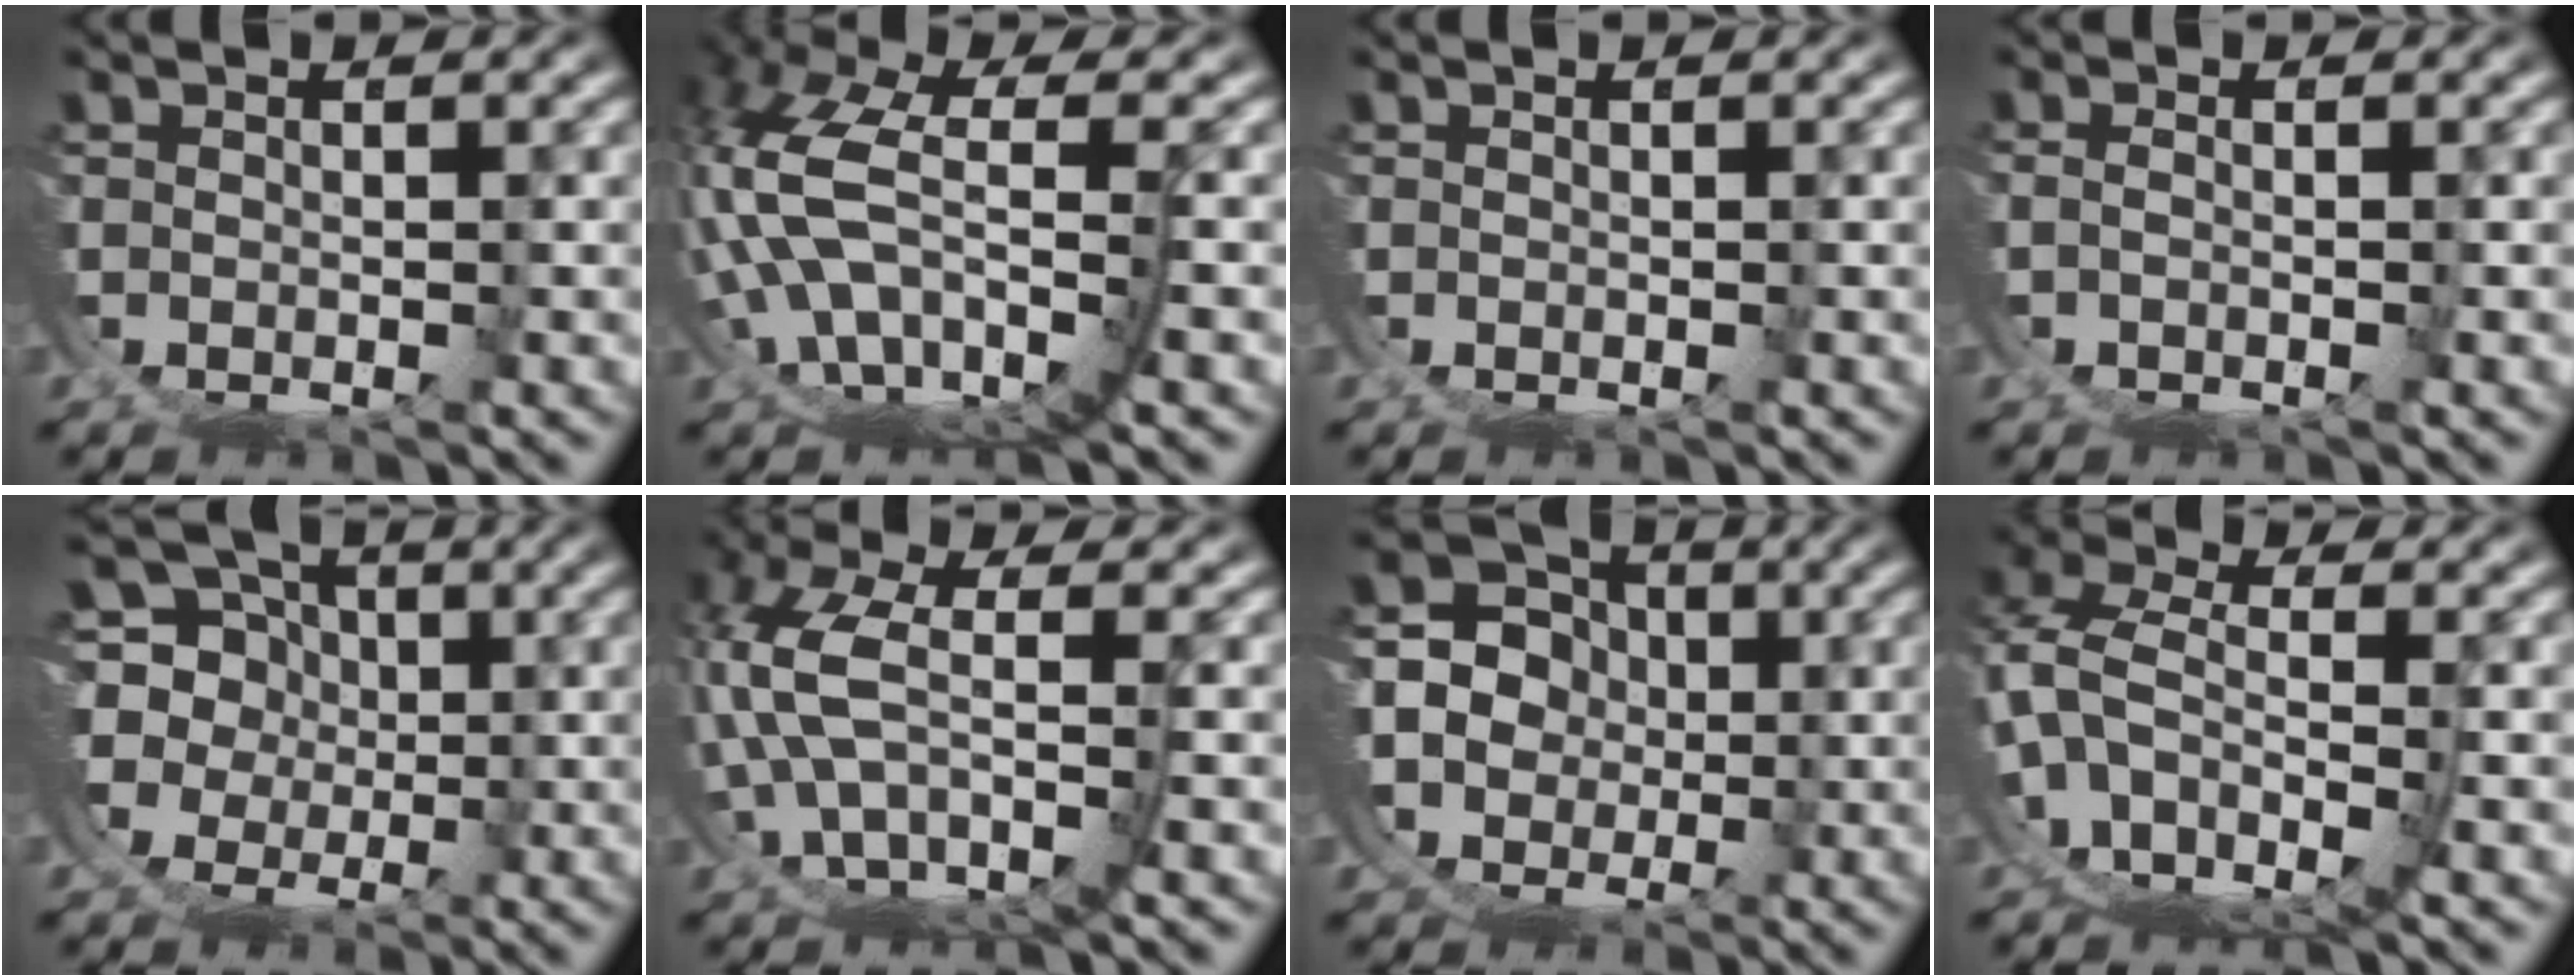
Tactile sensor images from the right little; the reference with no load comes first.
{"total": 9.9, "force": [-1.1, 6.8, 7.2], "torque": [-0.184, -0.039, -0.003]}
{"total": 0.0}
{"total": 1.2, "force": [-0.2, -1.0, 0.7], "torque": [-0.006, 0.001, -0.002]}
{"total": 14.0, "force": [0.1, 12.9, 5.6], "torque": [-0.163, -0.050, 0.000]}
{"total": 5.7, "force": [-0.4, 2.9, 4.9], "torque": [-0.122, -0.014, 0.001]}
{"total": 14.9, "force": [-0.2, 13.5, 6.2], "torque": [-0.158, -0.044, -0.010]}
{"total": 9.7, "force": [-2.9, 7.7, 5.1], "torque": [-0.145, -0.053, -0.038]}